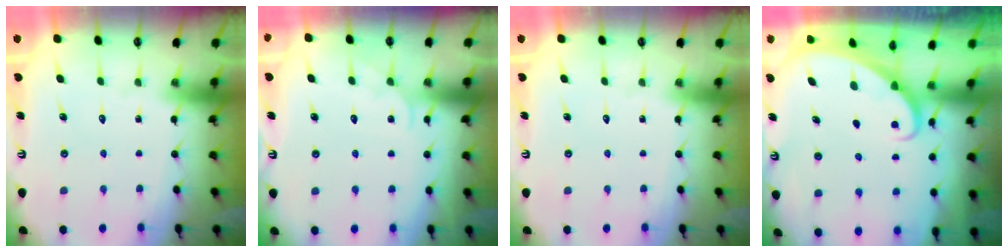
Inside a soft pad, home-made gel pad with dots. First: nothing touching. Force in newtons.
{"total": 2.4, "press": 2.4, "slide": 0.4}
{"total": 0.0}
{"total": 1.6, "press": 1.6, "slide": 0.0}